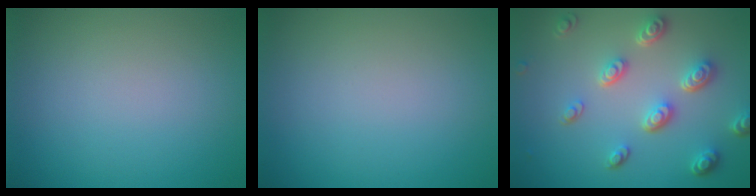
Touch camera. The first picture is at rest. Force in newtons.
{"total": 0.0}
{"total": 4.7, "press": 3.6, "slide": 3.1}